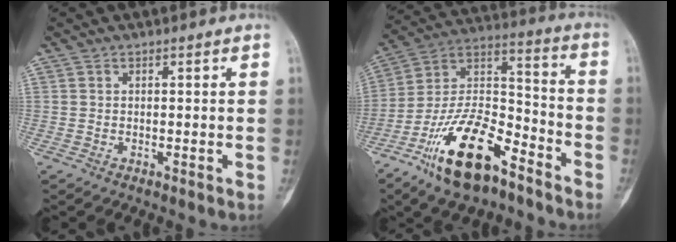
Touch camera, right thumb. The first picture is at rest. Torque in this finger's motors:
{"motor_torque": [0.64, 0.65, 1.61, -1.16, 0.51]}